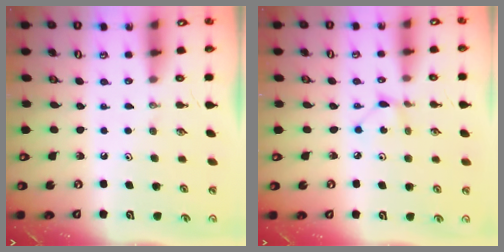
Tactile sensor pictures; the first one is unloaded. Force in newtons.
{"total": 3.1, "press": 3.1, "slide": 0.4}